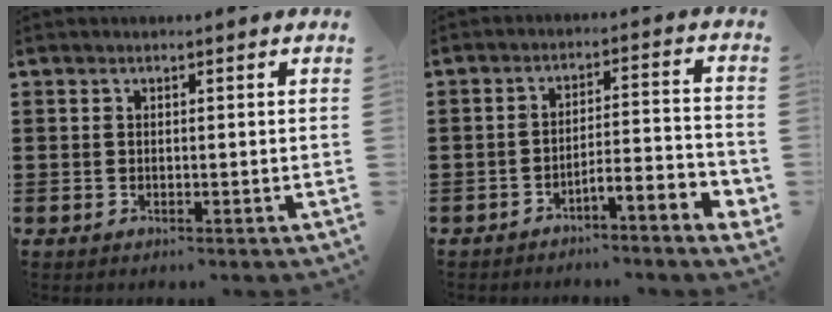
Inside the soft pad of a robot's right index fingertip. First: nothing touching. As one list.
[{"total": 4.5, "force": [-4.2, -0.2, 1.7], "torque": [-0.031, -0.003, -0.085]}]